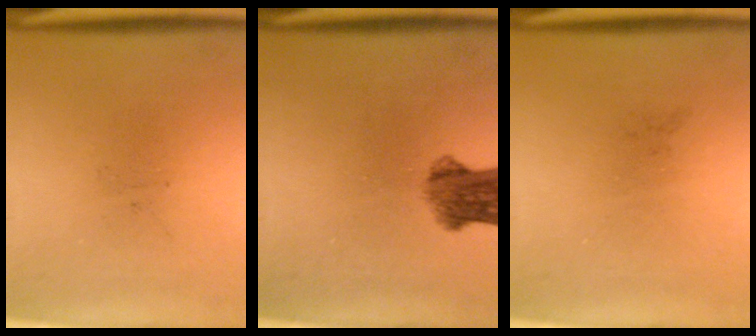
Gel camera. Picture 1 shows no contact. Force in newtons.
{"total": 5.7}
{"total": 0.0}